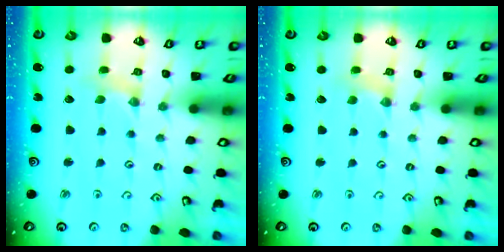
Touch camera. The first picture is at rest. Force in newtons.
{"total": 0.0}